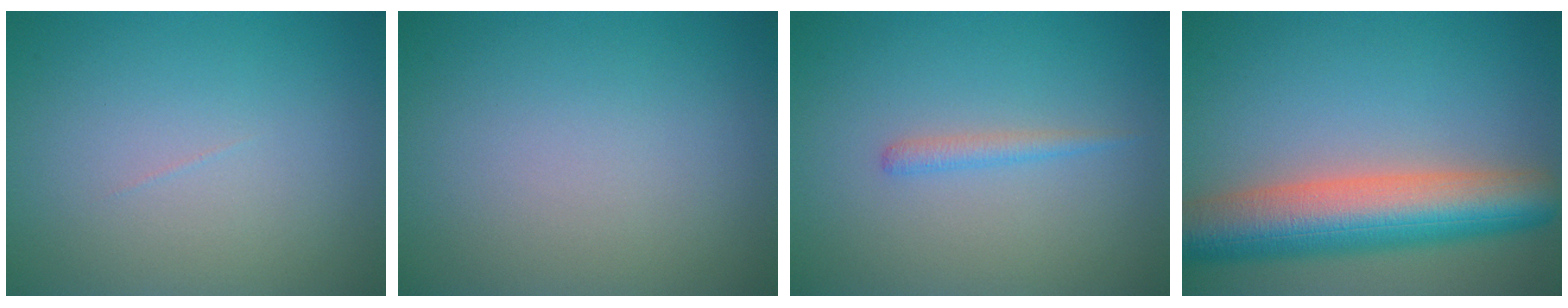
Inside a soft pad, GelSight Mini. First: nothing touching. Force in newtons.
{"total": 0.0}
{"total": 1.2, "press": 1.2, "slide": 0.0}
{"total": 9.8, "press": 9.8, "slide": 0.6}